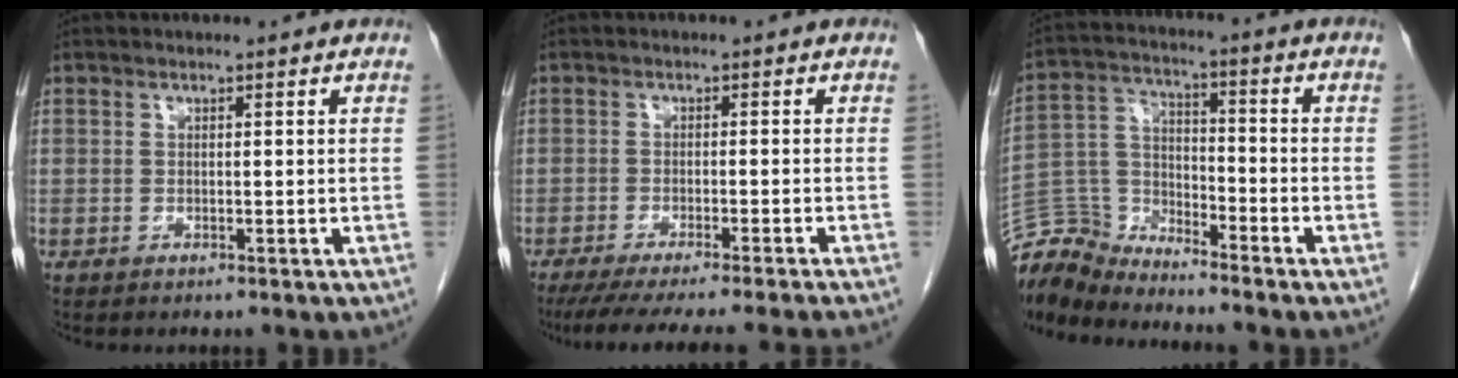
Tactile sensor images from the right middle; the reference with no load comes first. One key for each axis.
{"total": 14.6, "fx": -13.0, "fy": -1.1, "fz": 6.7, "tx": -0.085, "ty": -0.043, "tz": -0.183}
{"total": 9.2, "fx": -9.2, "fy": 0.8, "fz": -0.6, "tx": 0.000, "ty": 0.025, "tz": -0.185}